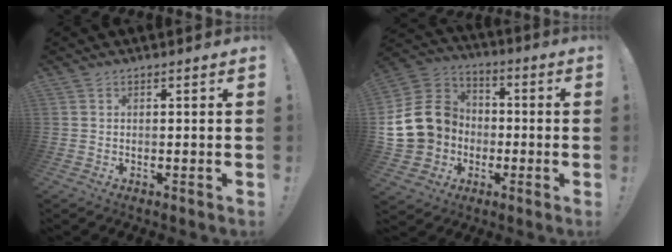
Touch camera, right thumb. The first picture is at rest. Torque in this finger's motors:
{"motor_torque": [0.91, 1.07, 0.41, -0.36, 0.05]}